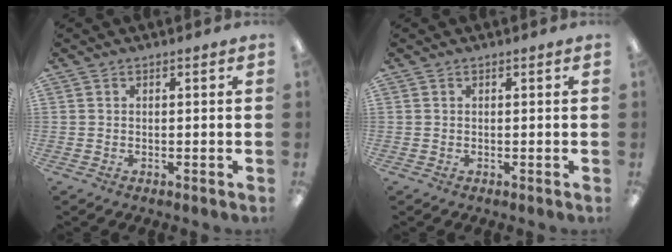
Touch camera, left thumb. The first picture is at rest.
{"total": 0.0}